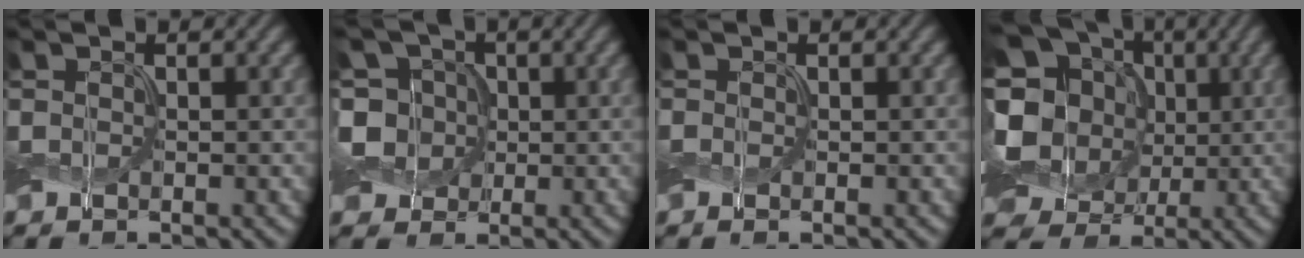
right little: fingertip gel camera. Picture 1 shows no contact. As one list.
[{"total": 5.0, "force": [-0.2, 4.4, 2.4], "torque": [-0.052, 0.015, -0.025]}, {"total": 0.0}, {"total": 16.8, "force": [0.3, 15.1, 7.4], "torque": [-0.211, 0.021, -0.026]}]